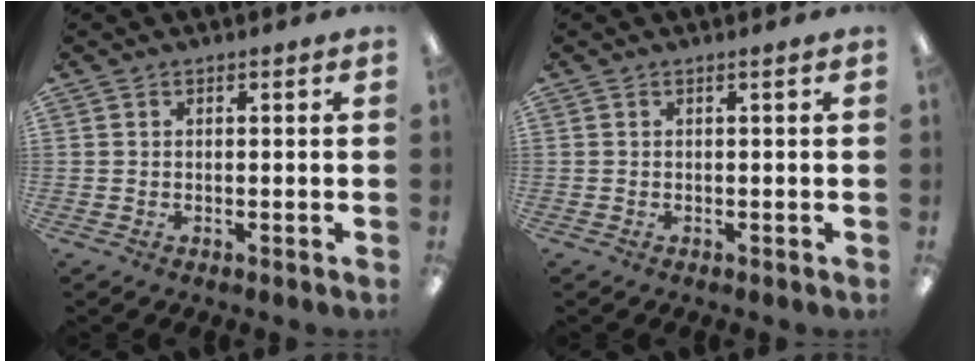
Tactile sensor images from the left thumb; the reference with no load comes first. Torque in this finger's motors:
{"motor_torque": [0.37, -0.25, 0.09, -0.27, 0.00]}